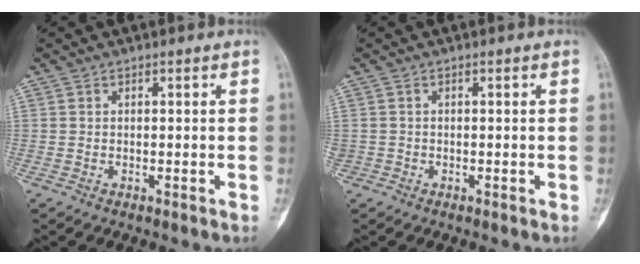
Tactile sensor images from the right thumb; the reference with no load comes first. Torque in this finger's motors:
{"motor_torque": [2.37, 2.64, 2.54, -0.23, 1.05]}